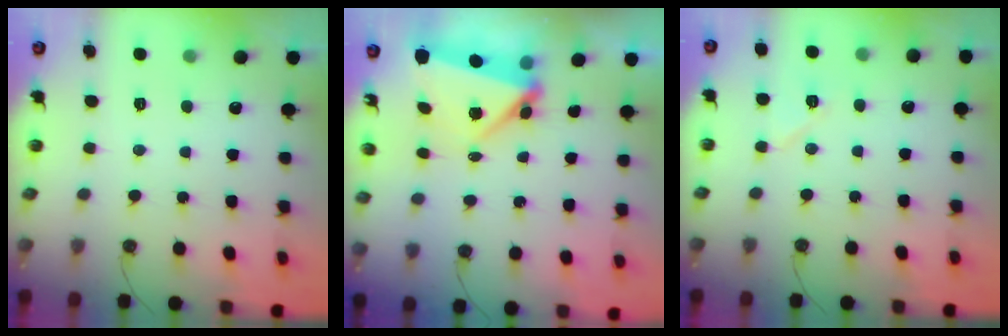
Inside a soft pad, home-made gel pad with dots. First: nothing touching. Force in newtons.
{"total": 5.4, "press": 5.4, "slide": 0.5}
{"total": 6.6, "press": 6.4, "slide": 1.7}